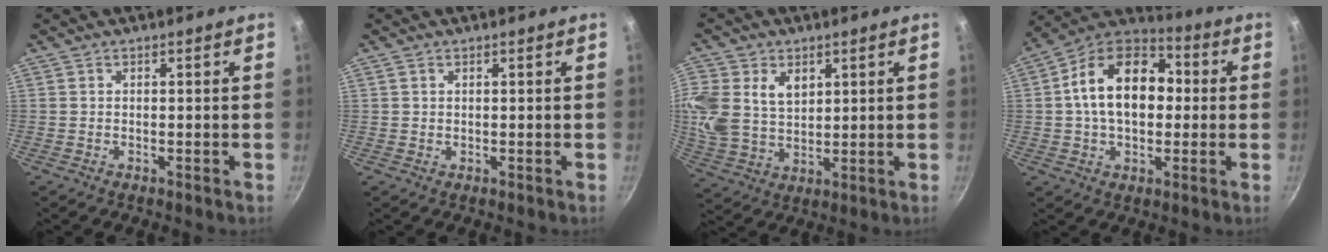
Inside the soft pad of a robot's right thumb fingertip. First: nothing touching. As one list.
[{"total": 0.7, "force": [0.4, 0.5, 0.3], "torque": [-0.004, 0.000, 0.007]}, {"total": 15.0, "force": [4.6, 11.2, 8.9], "torque": [-0.206, -0.002, 0.096]}, {"total": 18.3, "force": [1.4, 12.2, 13.6], "torque": [-0.192, 0.034, 0.004]}]